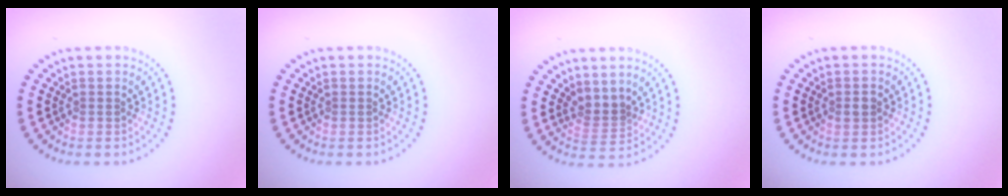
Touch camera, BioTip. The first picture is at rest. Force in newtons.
{"total": 0.0}
{"total": 1.9, "press": 1.2, "slide": 1.5}
{"total": 0.9, "press": 0.8, "slide": 0.2}